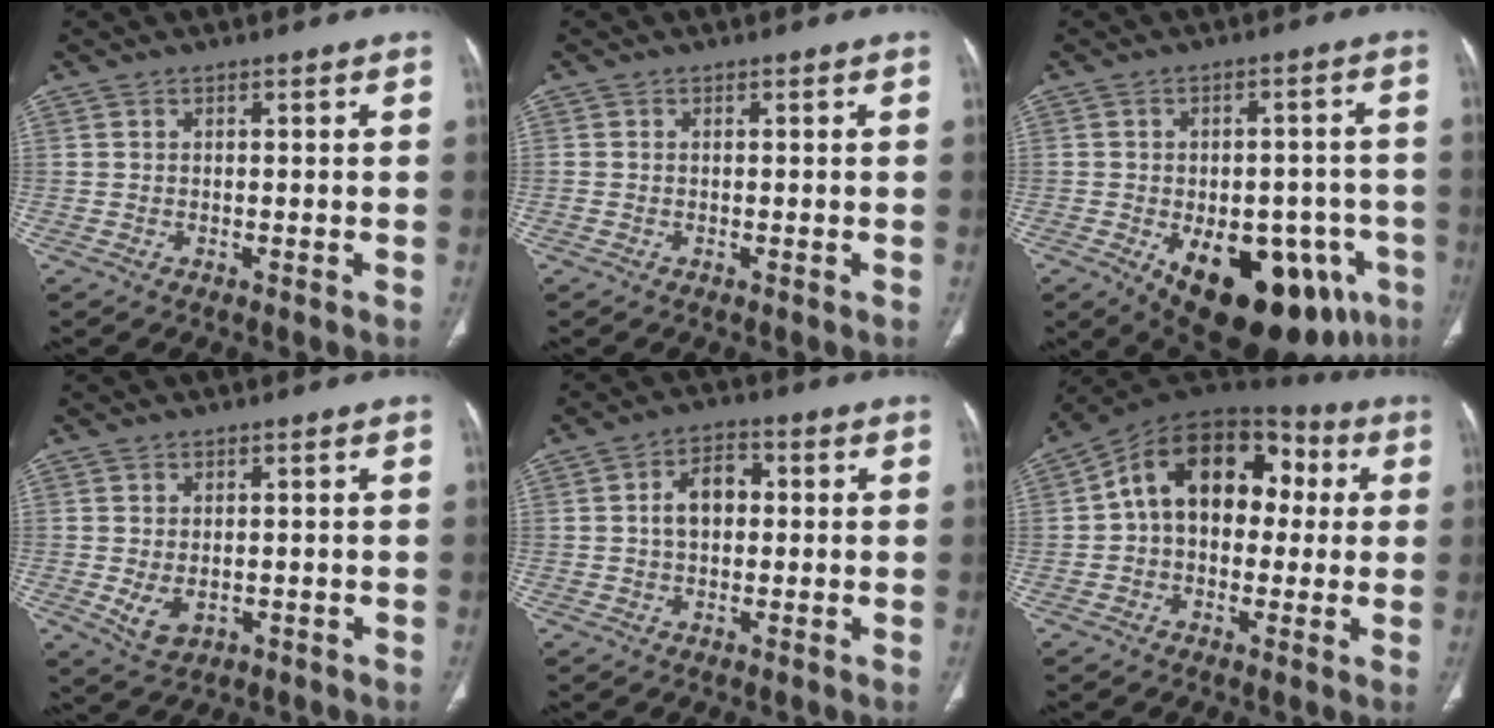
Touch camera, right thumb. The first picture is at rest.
{"total": 0.0}
{"total": 22.1, "force": [-9.1, 11.5, 16.5], "torque": [-0.176, 0.015, -0.104]}
{"total": 3.9, "force": [-0.7, 2.6, 2.9], "torque": [-0.050, -0.006, 0.004]}
{"total": 6.1, "force": [0.5, 4.1, 4.5], "torque": [-0.068, 0.018, 0.002]}
{"total": 17.7, "force": [2.3, 12.1, 12.7], "torque": [-0.156, 0.049, 0.025]}